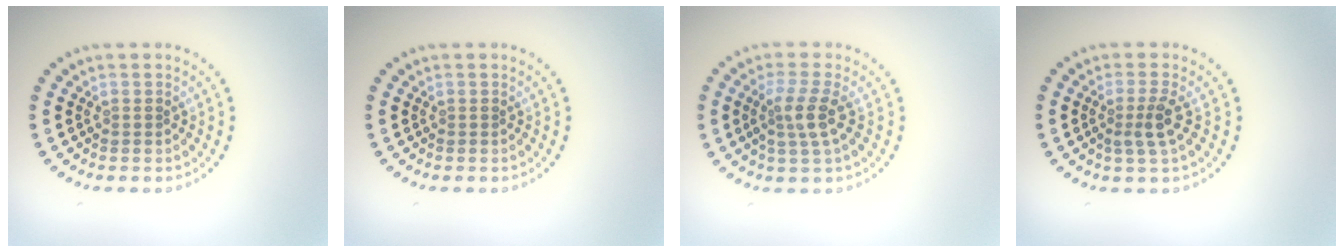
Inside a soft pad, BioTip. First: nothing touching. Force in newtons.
{"total": 0.0}
{"total": 2.7, "press": 2.3, "slide": 1.4}
{"total": 2.4, "press": 1.8, "slide": 1.5}